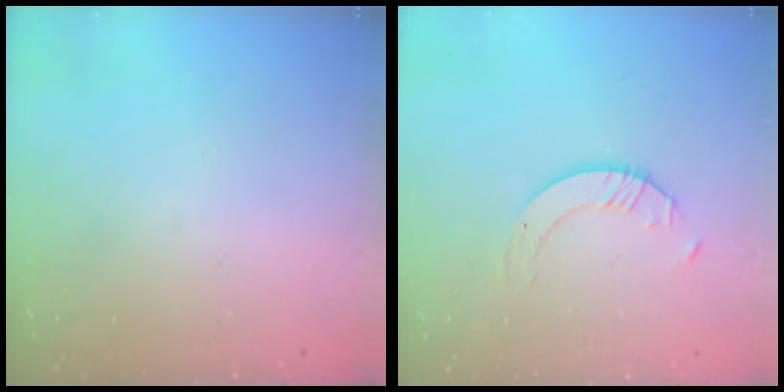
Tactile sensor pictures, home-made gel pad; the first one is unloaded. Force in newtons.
{"total": 2.1, "press": 2.1, "slide": 0.2}